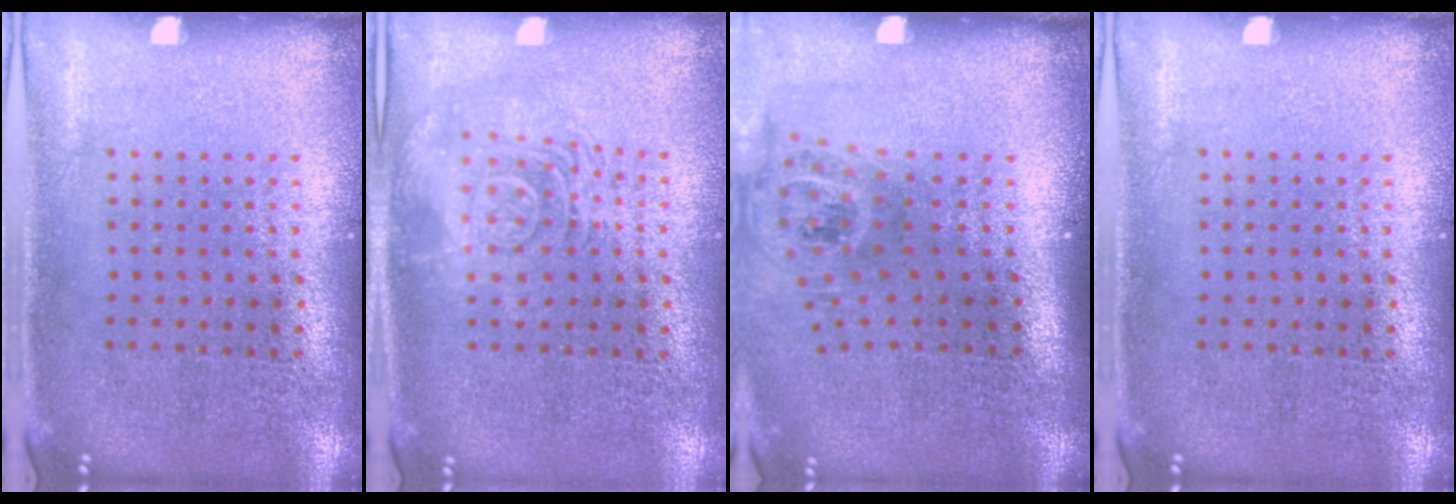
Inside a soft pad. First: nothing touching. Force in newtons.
{"total": 2.8, "press": 2.7, "slide": 0.4}
{"total": 1.8, "press": 1.3, "slide": 1.3}
{"total": 0.0}